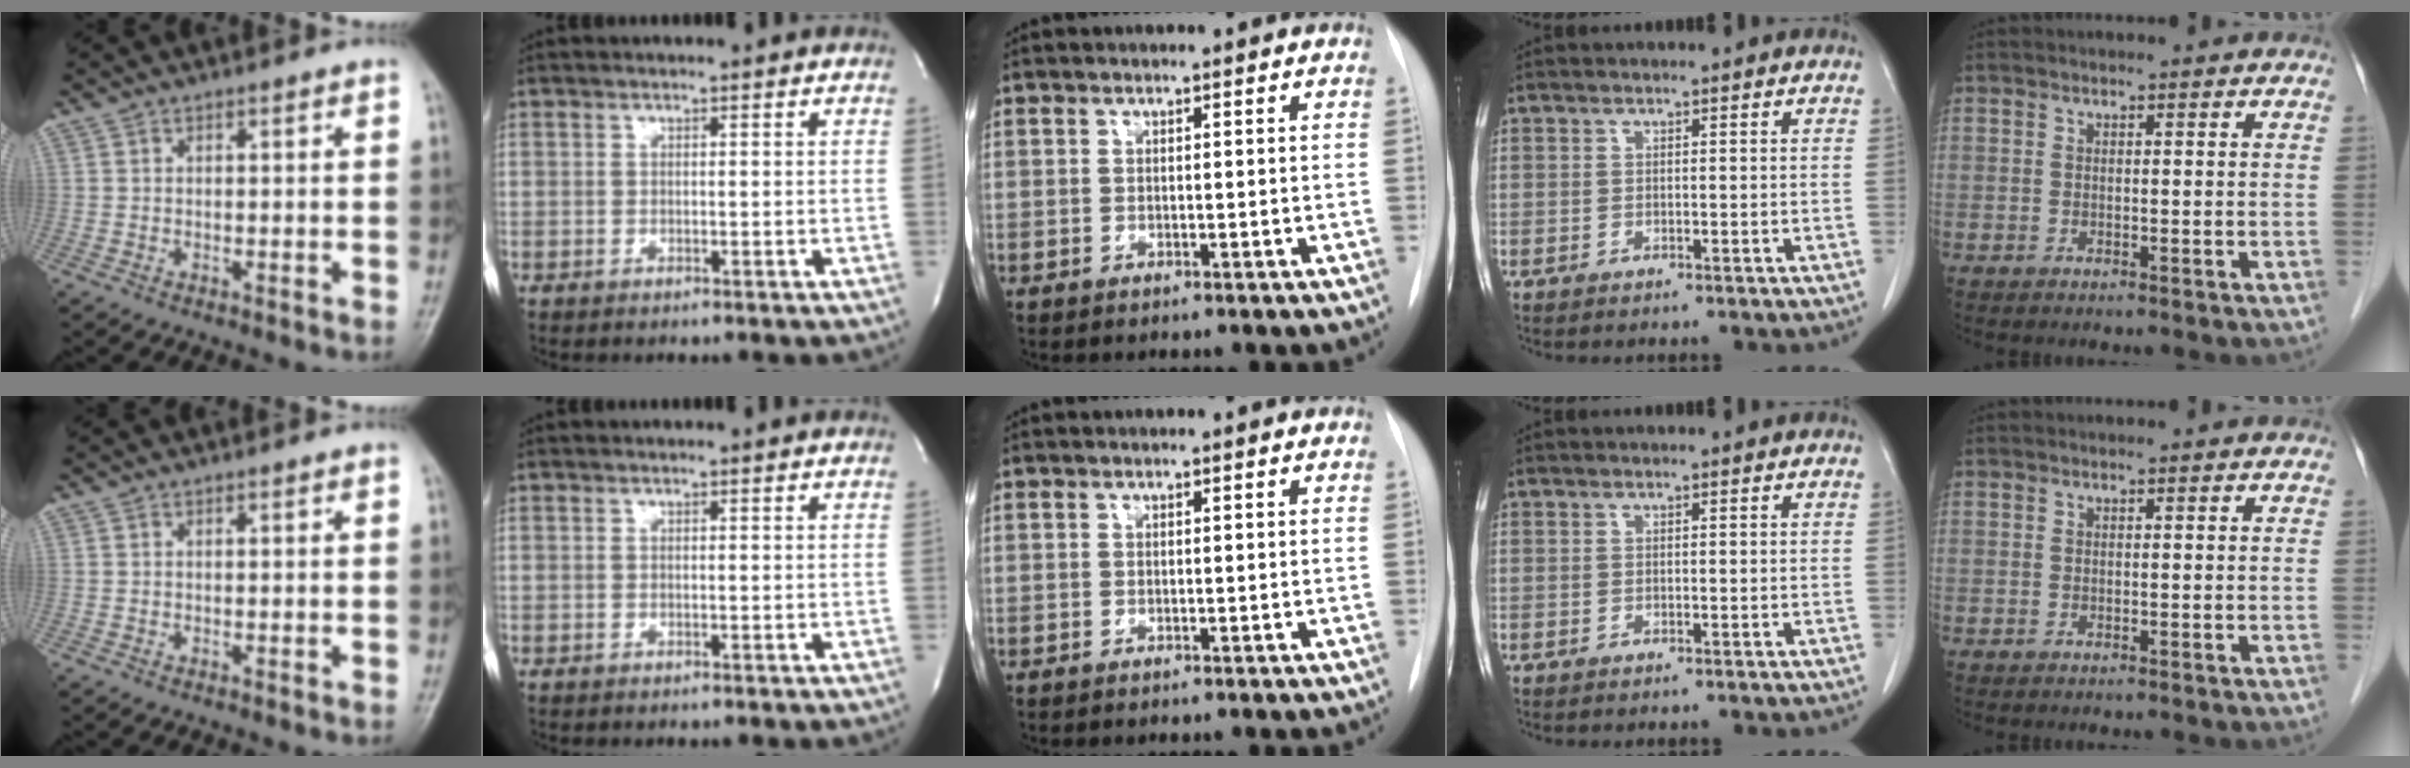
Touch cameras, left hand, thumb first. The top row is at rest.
{}